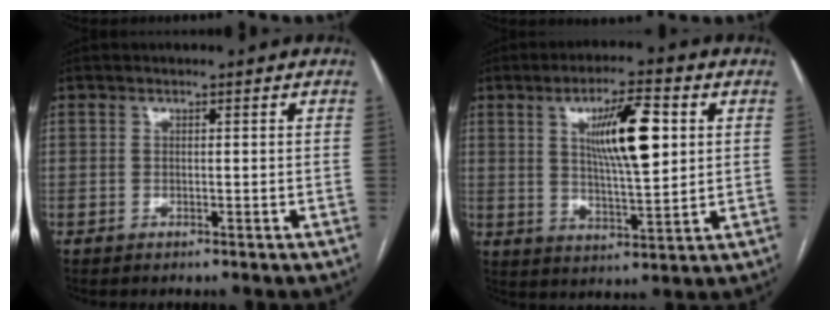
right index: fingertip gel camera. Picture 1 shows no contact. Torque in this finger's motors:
{"motor_torque": [0.51, 0.15, 0.43, 0.14]}